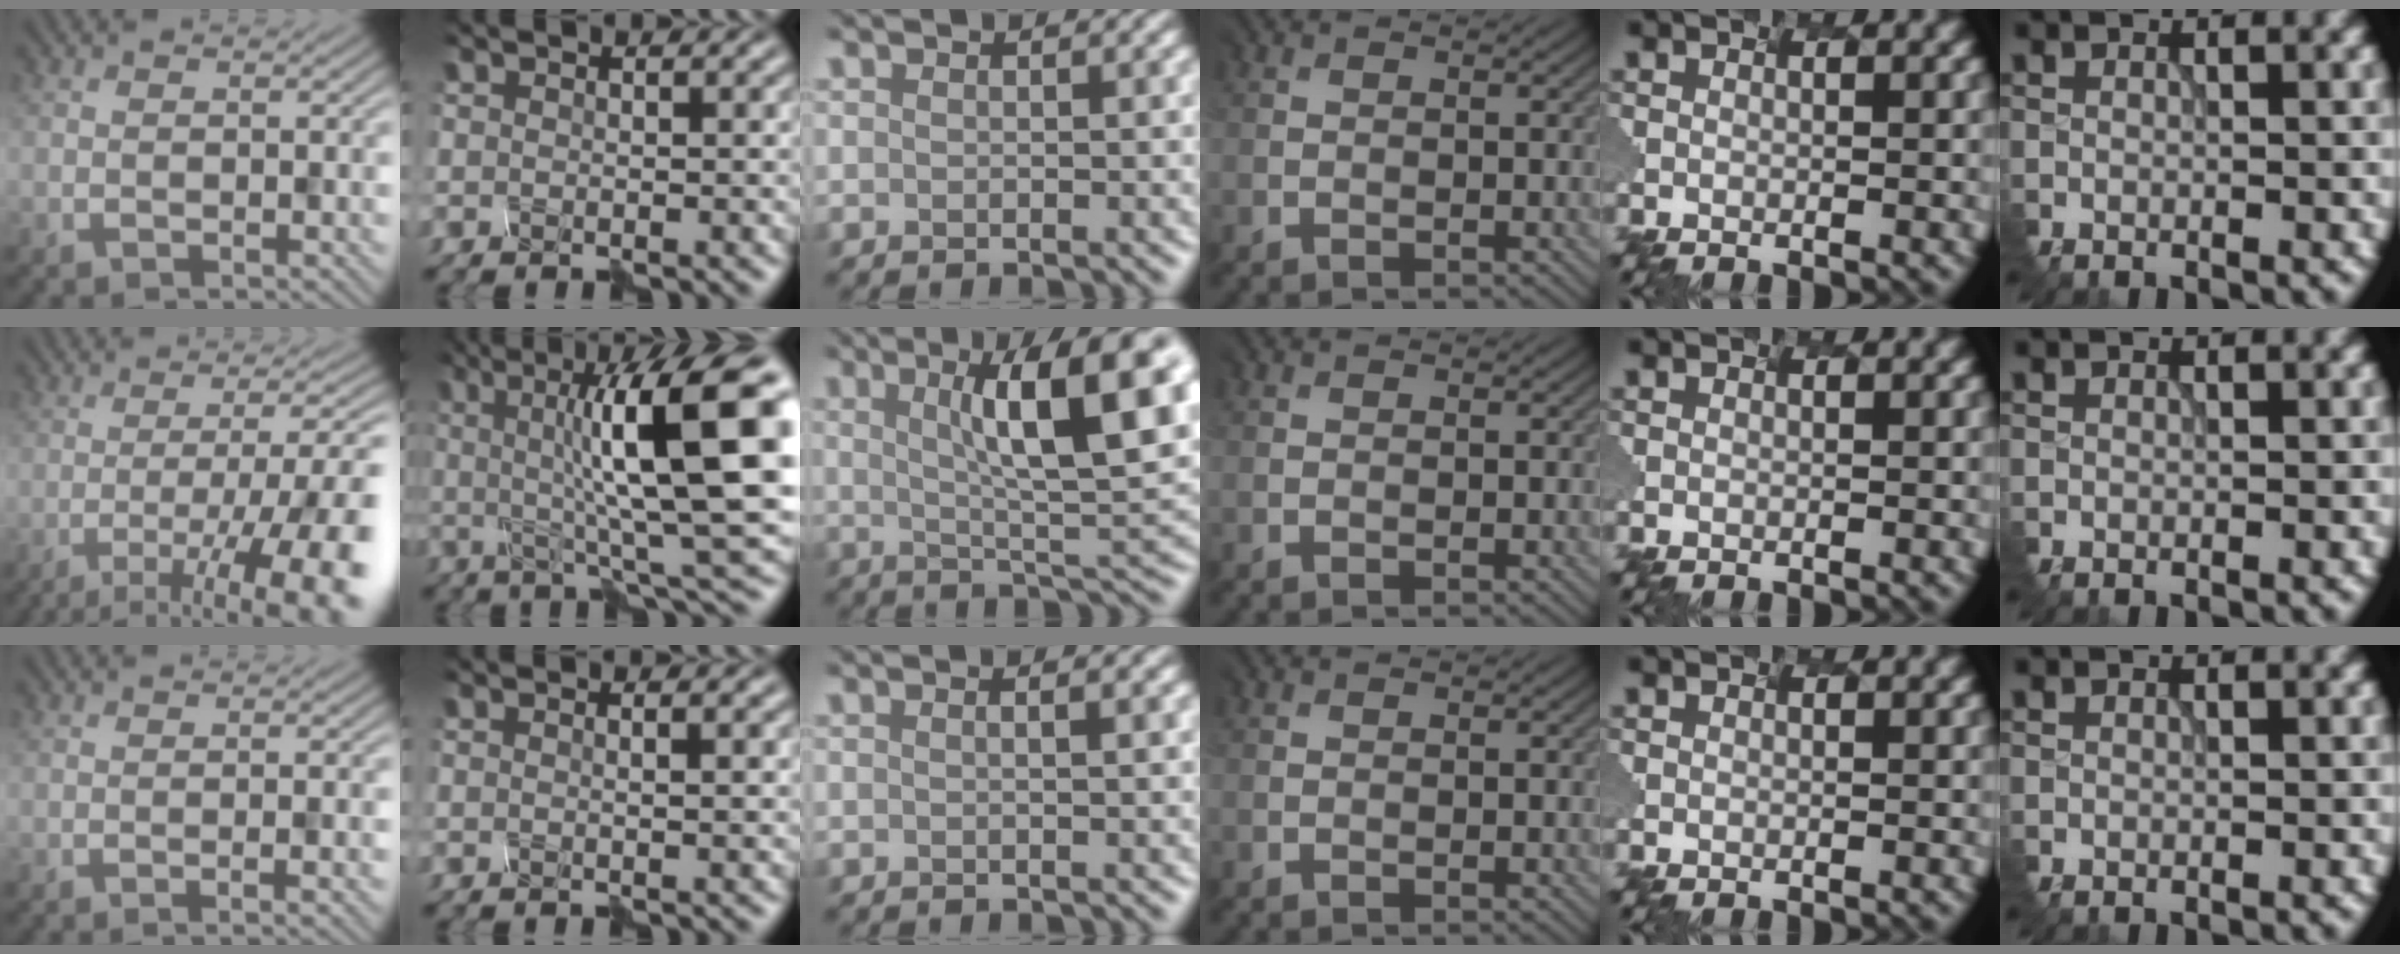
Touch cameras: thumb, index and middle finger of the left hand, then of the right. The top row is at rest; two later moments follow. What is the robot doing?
{"motion": "shake", "object": "plastic piggy bank"}